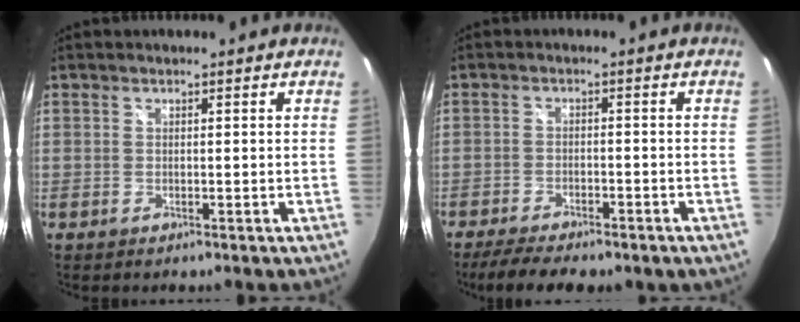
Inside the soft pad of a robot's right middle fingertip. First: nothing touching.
{"total": 9.9, "force": [-7.8, 3.1, 5.3], "torque": [-0.119, -0.022, -0.118]}